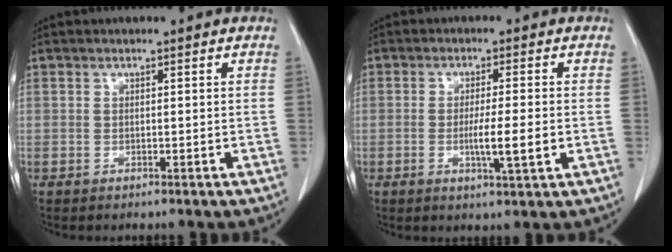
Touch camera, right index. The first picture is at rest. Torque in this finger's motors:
{"motor_torque": [0.81, -0.30, 0.41, 0.07]}